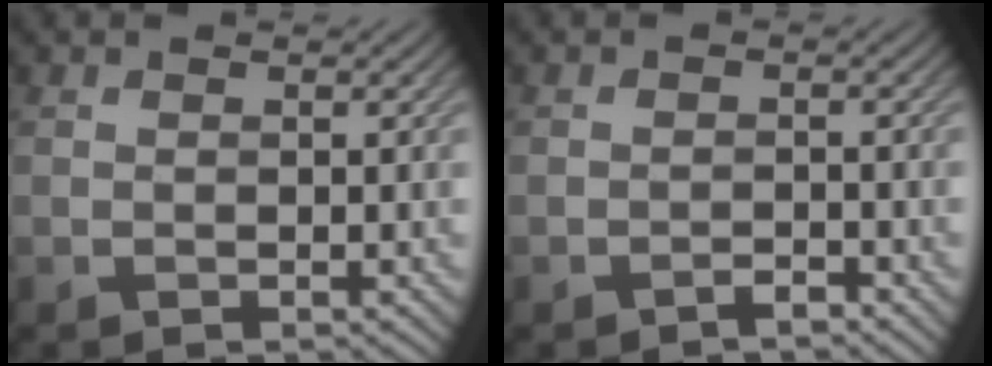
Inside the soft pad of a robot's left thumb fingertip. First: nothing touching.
{"total": 1.1, "force": [-1.0, 0.2, 0.5], "torque": [-0.007, 0.002, -0.019]}